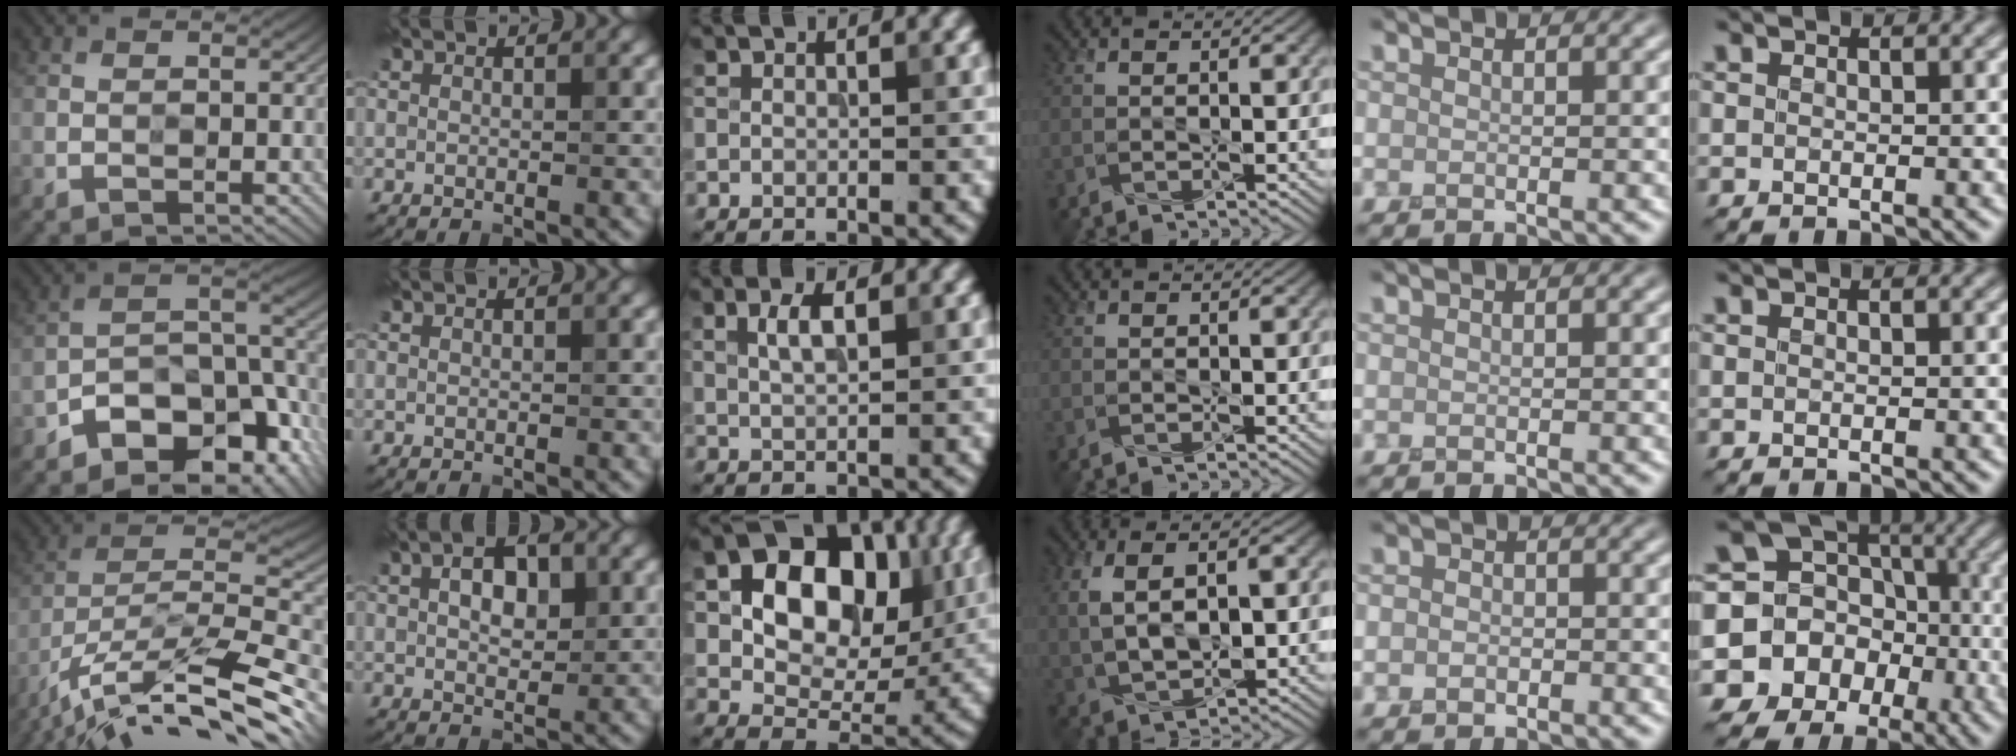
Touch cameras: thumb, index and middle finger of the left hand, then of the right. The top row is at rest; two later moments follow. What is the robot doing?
{"motion": "wipe", "object": "whiteboard"}